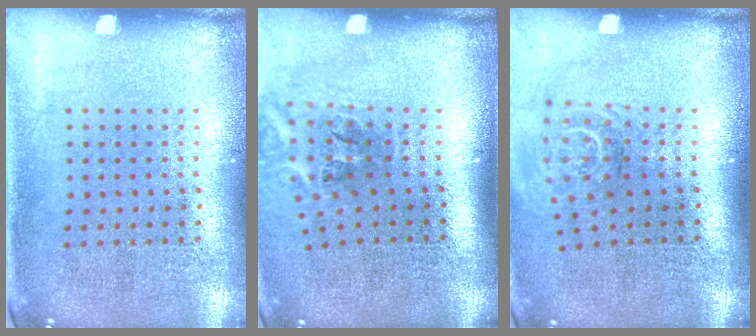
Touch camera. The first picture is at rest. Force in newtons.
{"total": 2.4, "press": 1.6, "slide": 1.8}
{"total": 1.7, "press": 1.2, "slide": 1.2}